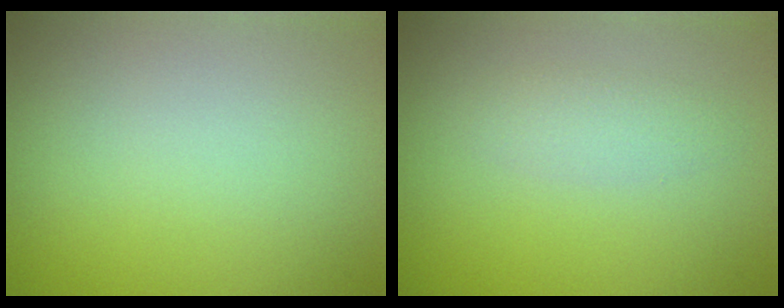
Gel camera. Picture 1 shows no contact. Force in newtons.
{"total": 1.6, "press": 1.6, "slide": 0.1}